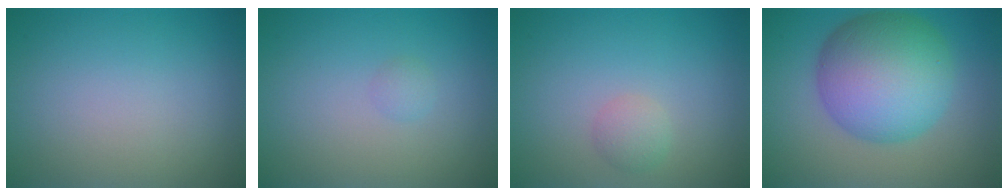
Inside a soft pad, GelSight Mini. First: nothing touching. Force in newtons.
{"total": 0.7, "press": 0.7, "slide": 0.0}
{"total": 1.4, "press": 1.4, "slide": 0.1}
{"total": 10.6, "press": 10.6, "slide": 0.1}